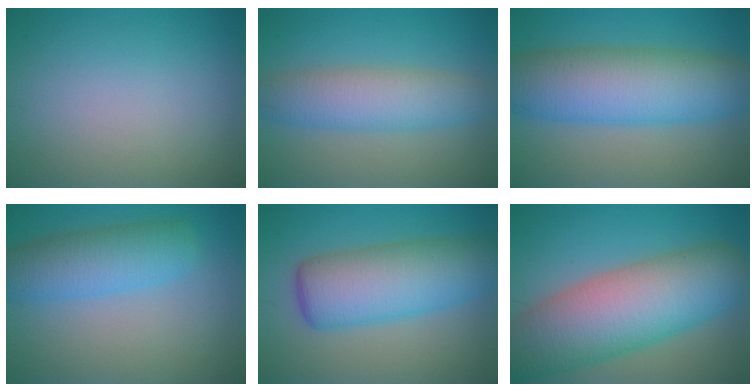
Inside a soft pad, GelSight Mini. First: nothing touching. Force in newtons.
{"total": 5.7, "press": 5.6, "slide": 0.3}
{"total": 10.4, "press": 10.4, "slide": 0.4}
{"total": 5.4, "press": 5.4, "slide": 0.2}
{"total": 8.4, "press": 8.3, "slide": 0.3}
{"total": 12.3, "press": 12.3, "slide": 0.4}